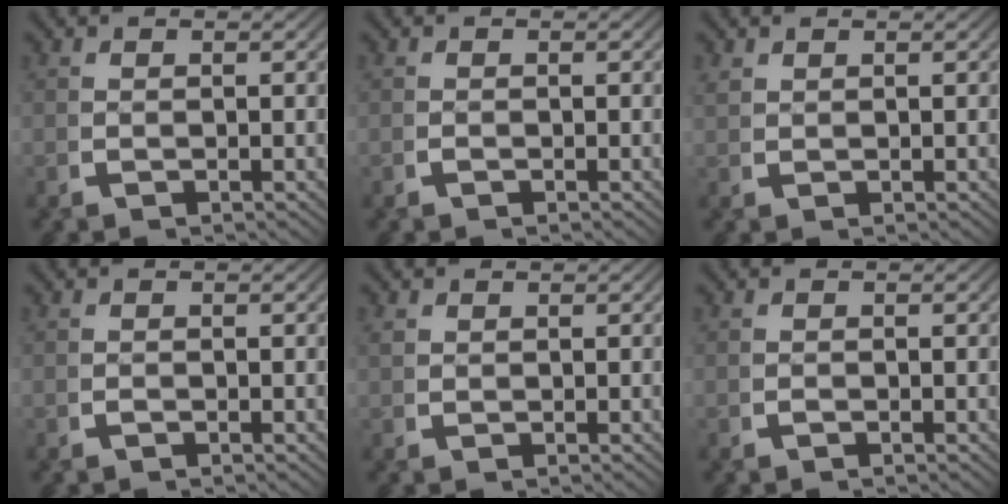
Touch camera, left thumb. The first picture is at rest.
{"total": 0.0}
{"total": 1.1, "force": [1.1, 0.1, 0.1], "torque": [-0.002, 0.002, 0.027]}
{"total": 0.0}
{"total": 0.7, "force": [0.6, 0.3, 0.2], "torque": [-0.006, -0.002, 0.017]}
{"total": 0.0}